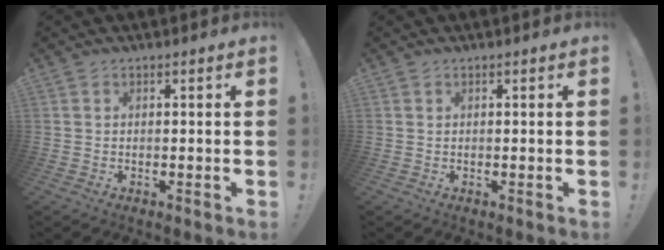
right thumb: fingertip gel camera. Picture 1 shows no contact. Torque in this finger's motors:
{"motor_torque": [-0.06, 0.20, 0.16, -0.03, -0.02]}